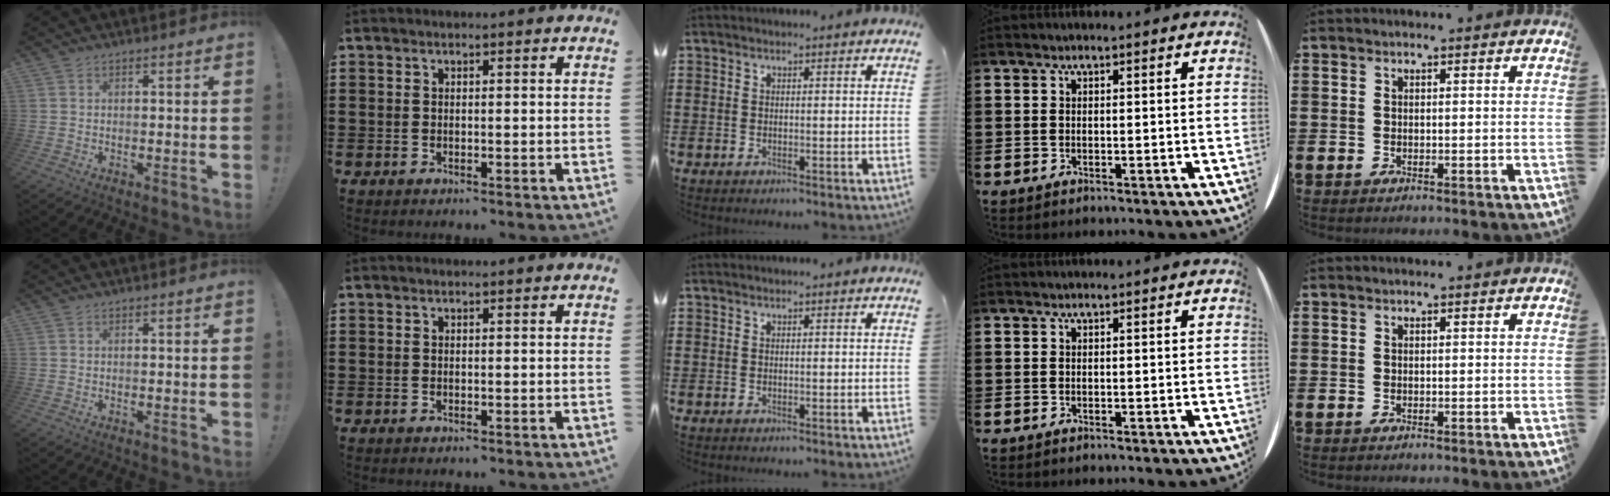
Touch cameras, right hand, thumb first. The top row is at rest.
{}